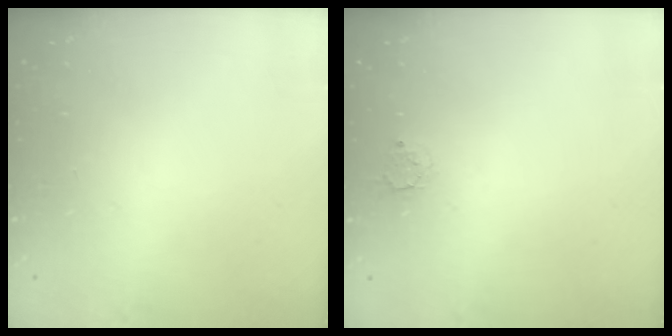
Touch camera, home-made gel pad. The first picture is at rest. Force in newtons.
{"total": 2.7, "press": 2.7, "slide": 0.3}